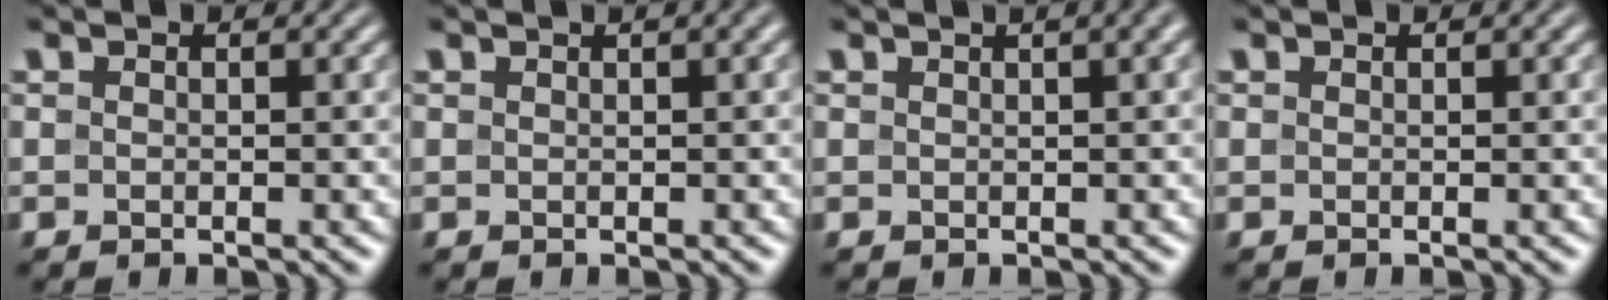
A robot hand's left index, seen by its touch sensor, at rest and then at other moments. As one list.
[{"total": 2.8, "force": [1.4, 1.0, 2.1], "torque": [-0.015, 0.010, 0.009]}, {"total": 6.0, "force": [3.0, 2.8, 4.4], "torque": [-0.028, 0.046, 0.008]}, {"total": 0.0}]